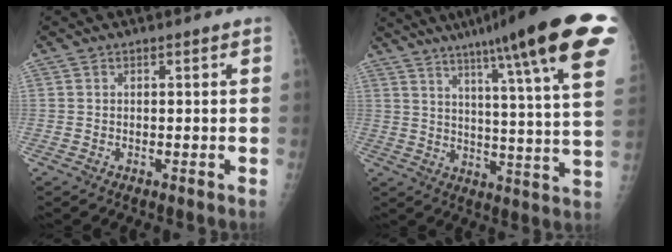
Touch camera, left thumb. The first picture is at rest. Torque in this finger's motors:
{"motor_torque": [2.13, -0.04, 2.04, -0.69, 0.51]}